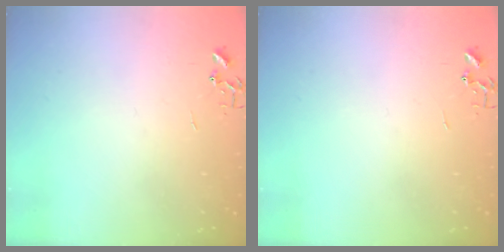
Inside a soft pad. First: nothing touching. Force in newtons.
{"total": 0.0}